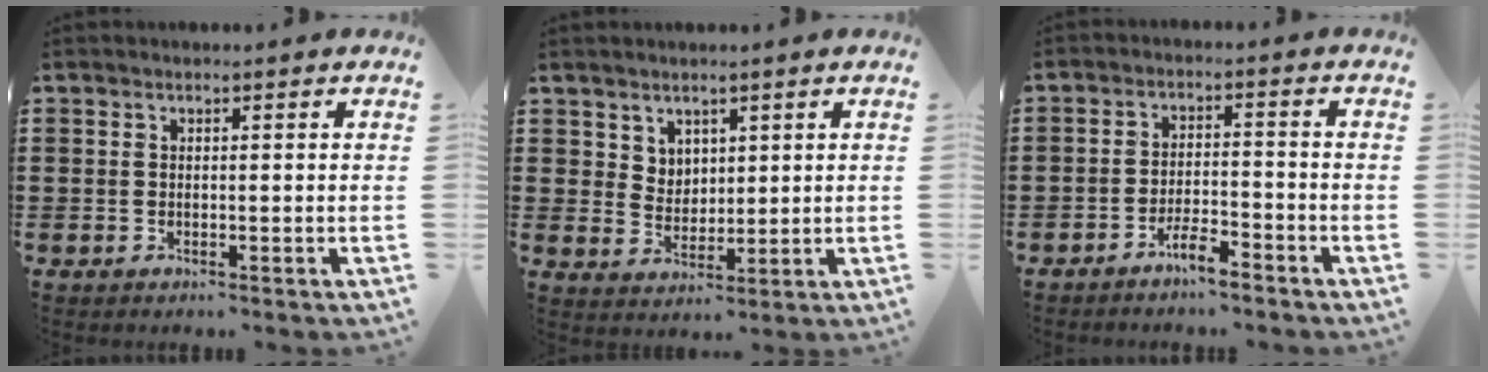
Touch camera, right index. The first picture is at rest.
{"total": 3.9, "force": [2.8, 2.6, 0.4], "torque": [-0.021, 0.005, 0.053]}
{"total": 4.0, "force": [-3.5, 0.4, 1.8], "torque": [-0.034, 0.007, -0.067]}